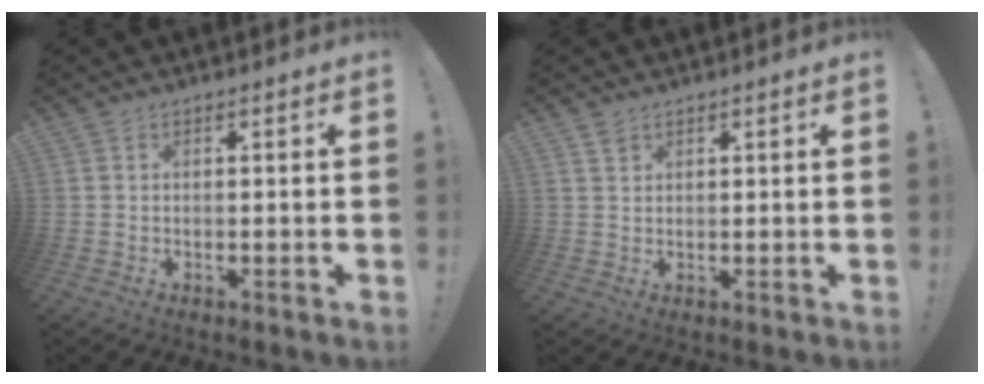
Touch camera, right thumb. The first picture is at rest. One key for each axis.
{"total": 1.9, "fx": 1.4, "fy": 1.2, "fz": 0.5, "tx": 0.003, "ty": -0.008, "tz": 0.025}